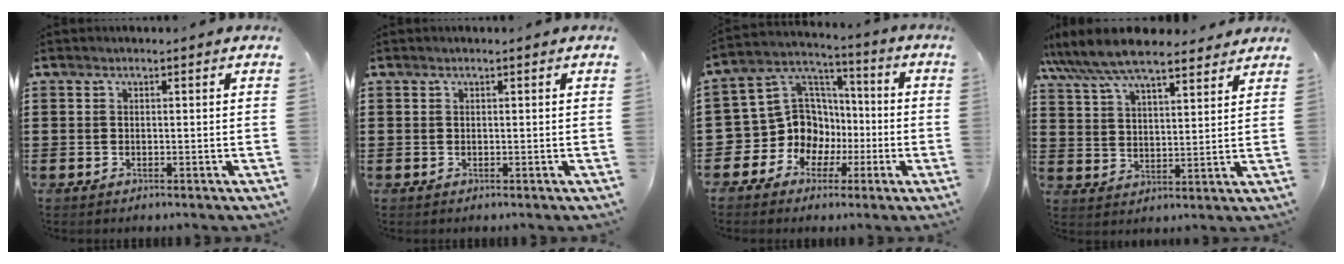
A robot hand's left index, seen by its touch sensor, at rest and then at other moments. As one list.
[{"total": 0.0}, {"total": 11.3, "force": [-1.9, 10.5, 3.9], "torque": [-0.136, -0.004, -0.031]}, {"total": 8.2, "force": [7.4, 1.4, 3.2], "torque": [-0.089, -0.025, 0.133]}]